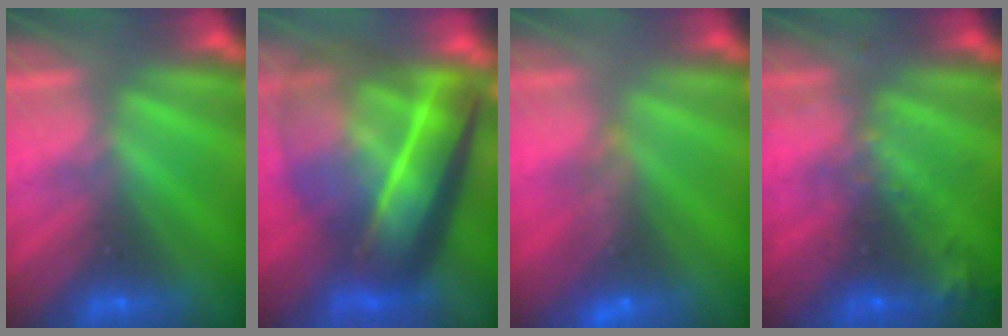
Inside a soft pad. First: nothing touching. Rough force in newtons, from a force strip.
{"total": 7.3}
{"total": 8.6}
{"total": 7.7}